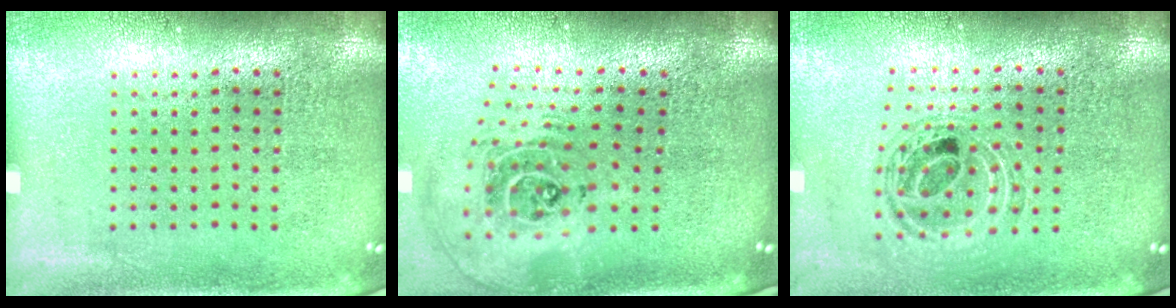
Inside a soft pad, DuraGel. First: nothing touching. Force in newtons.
{"total": 2.5, "press": 1.7, "slide": 1.8}
{"total": 0.7, "press": 0.7, "slide": 0.2}